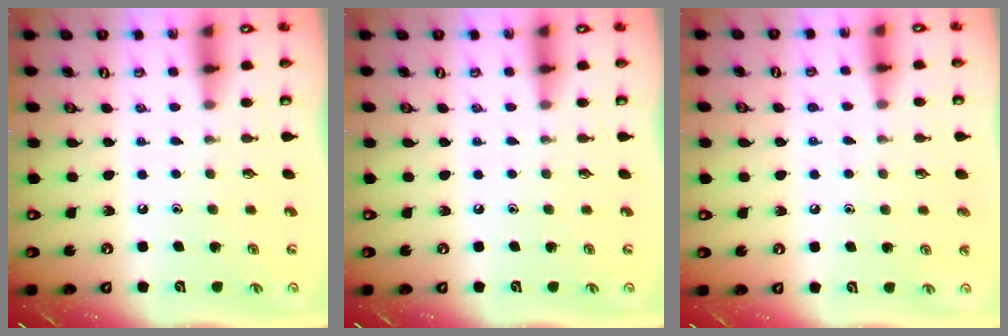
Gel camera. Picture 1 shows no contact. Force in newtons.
{"total": 0.0}
{"total": 4.8, "press": 4.8, "slide": 0.6}